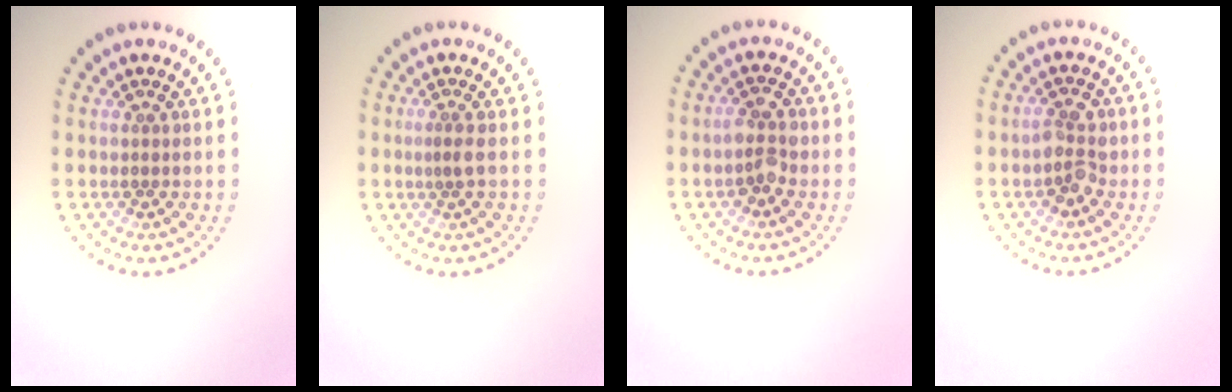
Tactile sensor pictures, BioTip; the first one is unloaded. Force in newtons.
{"total": 1.1, "press": 0.7, "slide": 0.8}
{"total": 2.4, "press": 2.4, "slide": 0.3}
{"total": 2.5, "press": 2.5, "slide": 0.2}